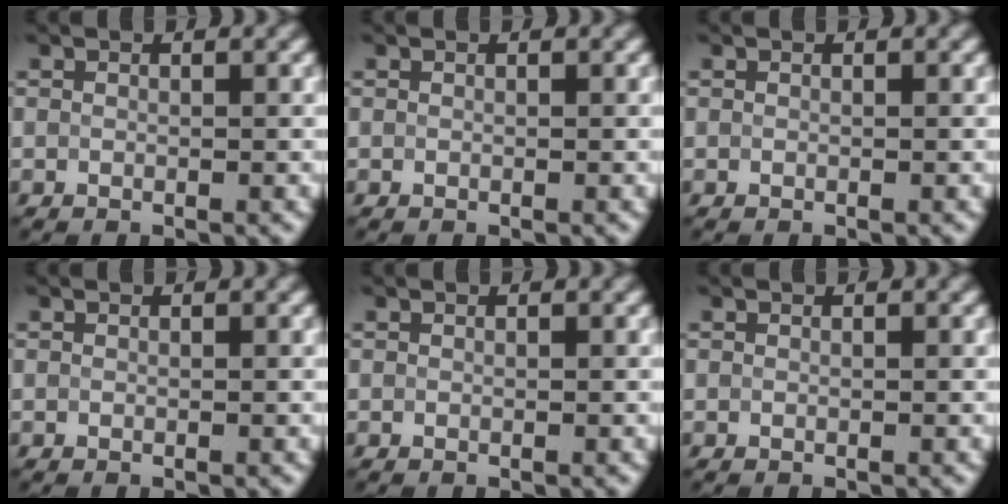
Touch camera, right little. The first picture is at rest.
{"total": 0.0}
{"total": 0.0}
{"total": 0.0}
{"total": 0.0}
{"total": 0.0}